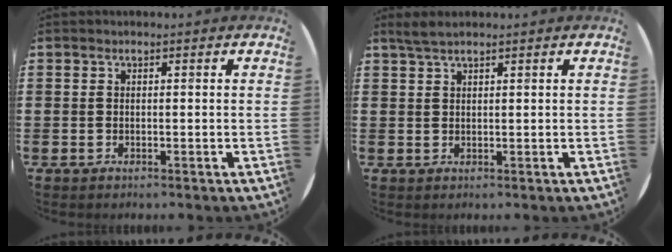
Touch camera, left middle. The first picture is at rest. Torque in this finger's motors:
{"motor_torque": [0.24, -0.22, 0.01, 0.00]}